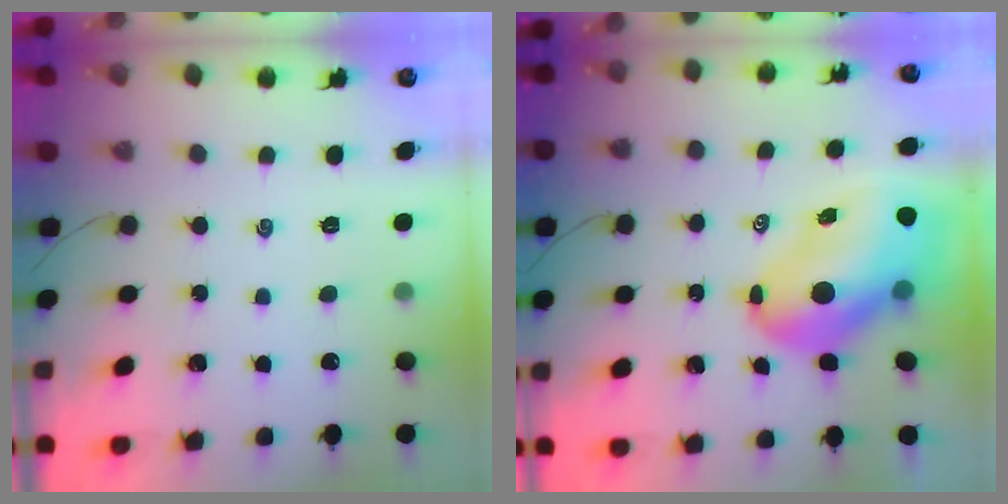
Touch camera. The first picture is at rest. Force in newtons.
{"total": 15.1, "press": 14.4, "slide": 4.7}